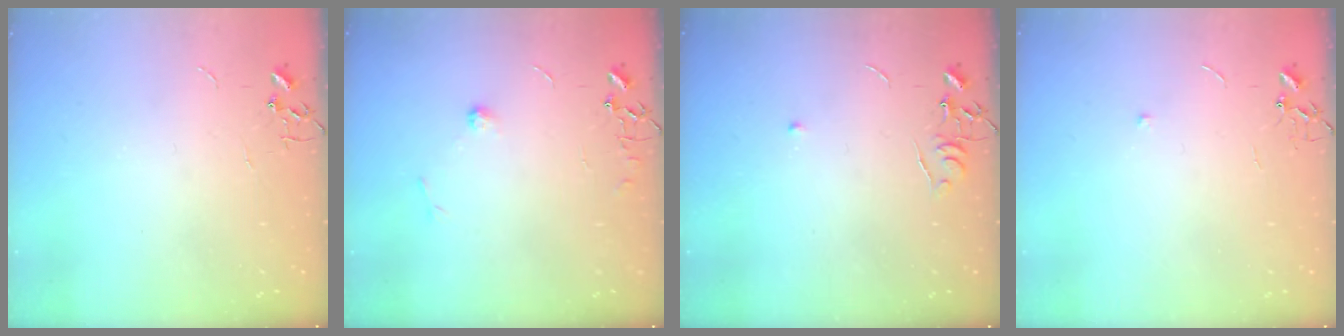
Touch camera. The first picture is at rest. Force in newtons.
{"total": 6.8, "press": 6.8, "slide": 0.9}
{"total": 4.9, "press": 4.8, "slide": 0.7}
{"total": 3.9, "press": 3.8, "slide": 0.5}